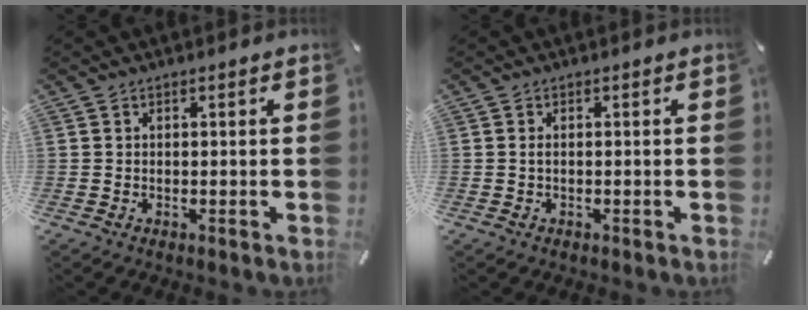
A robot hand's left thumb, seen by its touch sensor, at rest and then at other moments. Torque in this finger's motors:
{"motor_torque": [-0.03, -0.09, 0.13, 0.06, -0.01]}